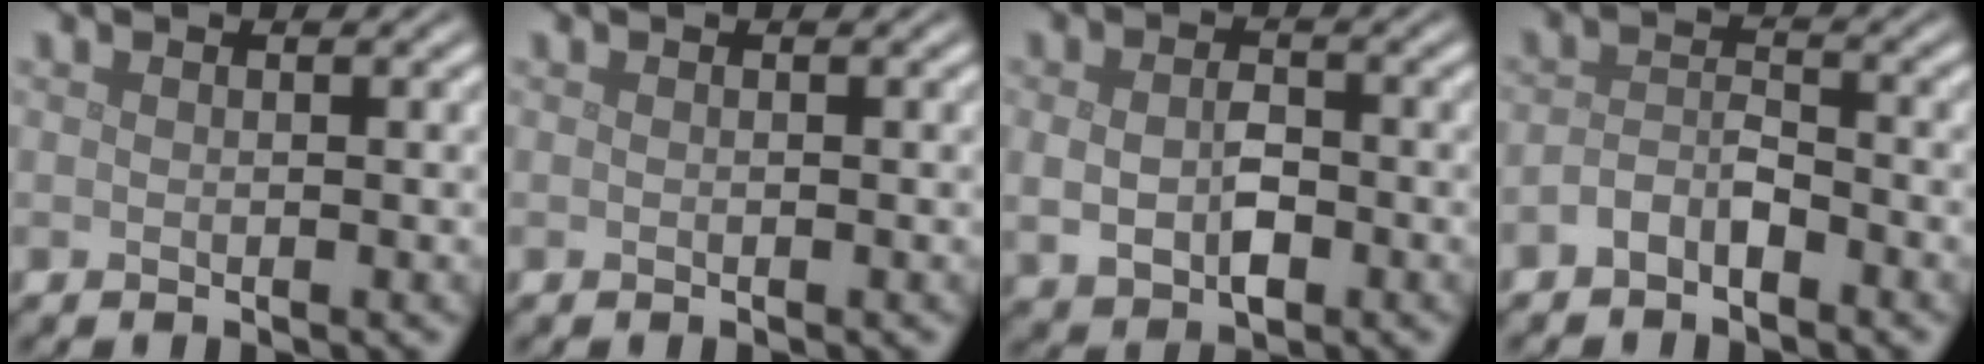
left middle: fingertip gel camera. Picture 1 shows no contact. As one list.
[{"total": 0.0}, {"total": 3.6, "force": [-0.4, 2.3, 2.7], "torque": [-0.058, -0.005, -0.003]}, {"total": 2.2, "force": [-1.4, 1.0, 1.3], "torque": [-0.026, 0.009, -0.031]}]